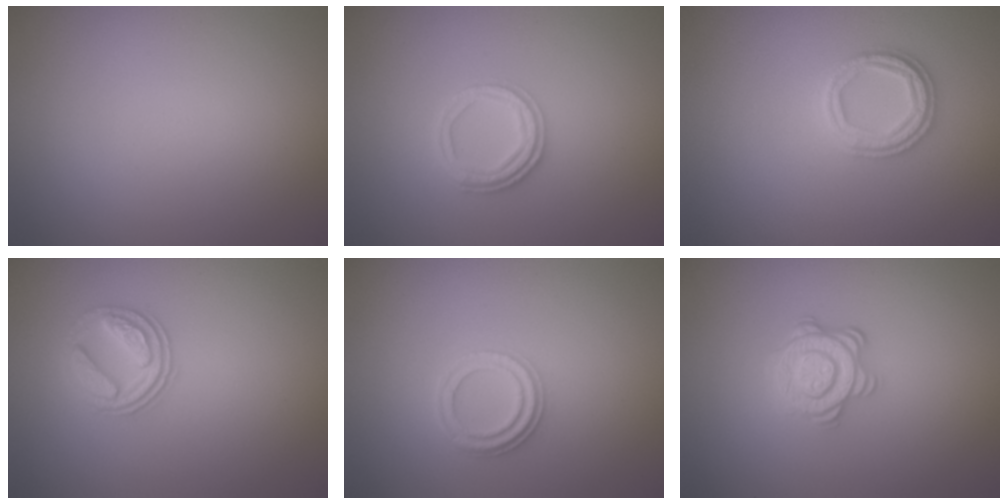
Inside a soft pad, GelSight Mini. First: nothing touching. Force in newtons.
{"total": 2.5, "press": 2.4, "slide": 0.8}
{"total": 2.6, "press": 2.5, "slide": 0.3}
{"total": 2.8, "press": 2.6, "slide": 1.2}
{"total": 2.3, "press": 2.1, "slide": 0.8}
{"total": 3.7, "press": 3.0, "slide": 2.1}